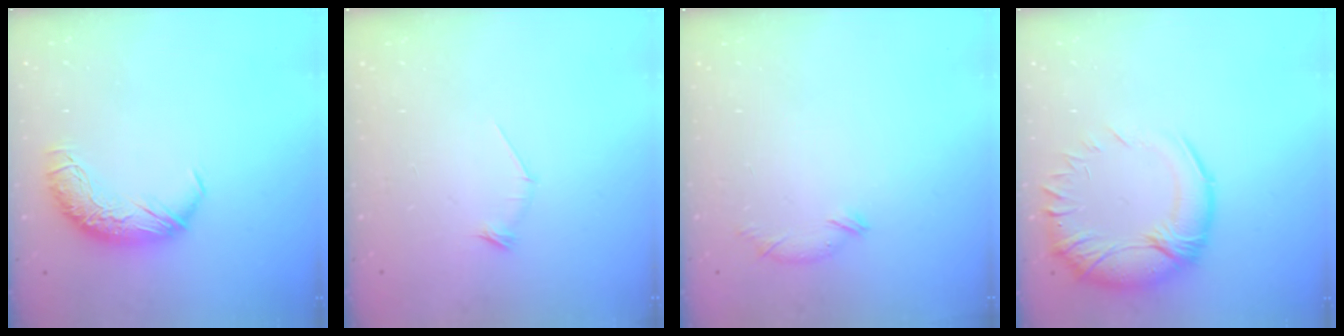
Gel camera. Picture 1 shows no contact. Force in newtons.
{"total": 8.4, "press": 8.3, "slide": 0.6}
{"total": 5.0, "press": 5.0, "slide": 0.7}
{"total": 6.3, "press": 4.8, "slide": 4.1}